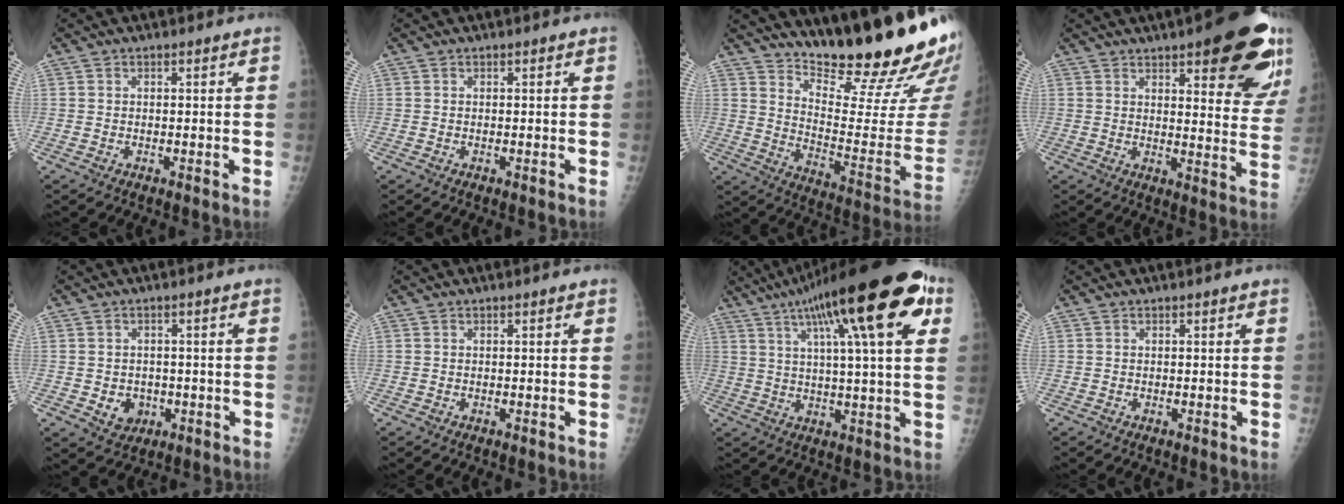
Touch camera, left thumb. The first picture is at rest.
{"total": 0.0}
{"total": 23.8, "force": [18.5, 4.0, 14.5], "torque": [-0.188, -0.143, 0.269]}
{"total": 20.5, "force": [11.5, 6.2, 15.8], "torque": [-0.164, -0.045, 0.139]}
{"total": 4.6, "force": [-1.1, 3.9, 2.1], "torque": [-0.011, 0.004, -0.006]}
{"total": 0.0}
{"total": 24.4, "force": [11.0, 5.7, 21.0], "torque": [-0.315, 0.009, 0.162]}
{"total": 0.0}